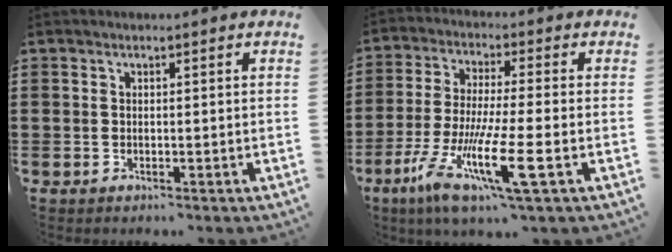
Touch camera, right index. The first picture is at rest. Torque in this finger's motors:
{"motor_torque": [1.15, -0.99, 1.05, 0.21]}